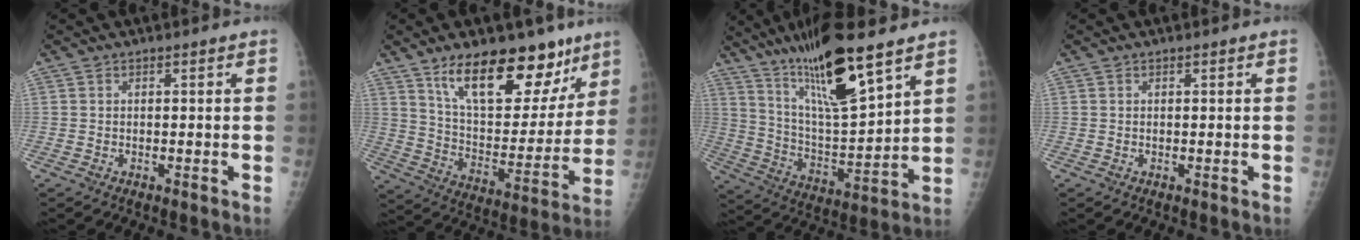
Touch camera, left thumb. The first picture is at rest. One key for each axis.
{"total": 21.7, "fx": 13.8, "fy": 10.0, "fz": 13.4, "tx": -0.145, "ty": -0.069, "tz": 0.228}
{"total": 18.8, "fx": 12.3, "fy": 3.2, "fz": 13.8, "tx": -0.231, "ty": -0.064, "tz": 0.229}
{"total": 0.0}